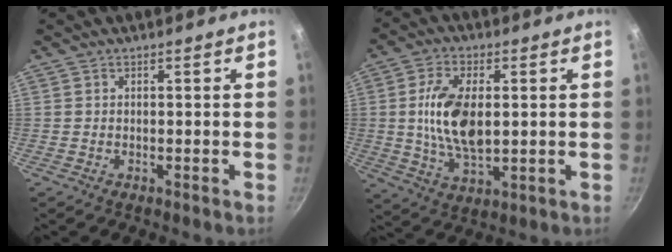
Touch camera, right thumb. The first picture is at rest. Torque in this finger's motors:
{"motor_torque": [1.64, 1.65, 1.41, -0.23, 0.17]}